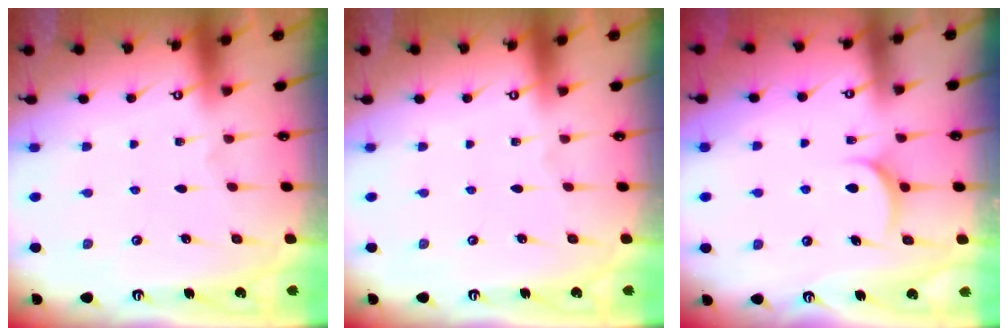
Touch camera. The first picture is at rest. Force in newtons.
{"total": 0.0}
{"total": 4.9, "press": 4.9, "slide": 0.1}